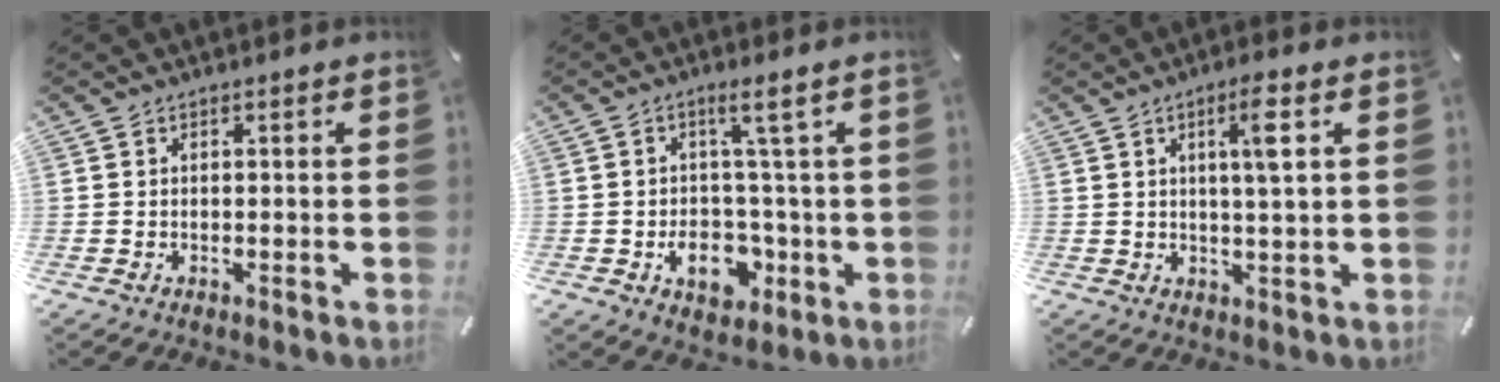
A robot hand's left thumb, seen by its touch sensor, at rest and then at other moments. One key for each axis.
{"total": 10.9, "fx": -0.9, "fy": 6.7, "fz": 8.5, "tx": -0.128, "ty": 0.002, "tz": -0.012}
{"total": 6.5, "fx": 2.3, "fy": 0.6, "fz": 6.1, "tx": -0.107, "ty": -0.004, "tz": 0.030}